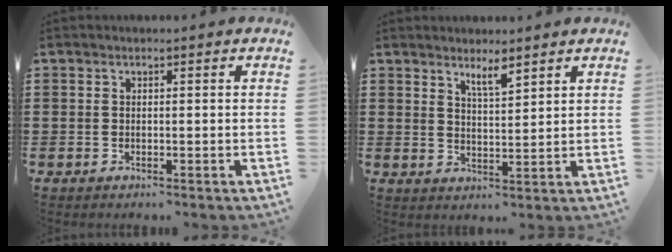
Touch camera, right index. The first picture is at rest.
{"total": 3.3, "force": [2.8, 0.4, 1.8], "torque": [-0.031, -0.002, 0.048]}